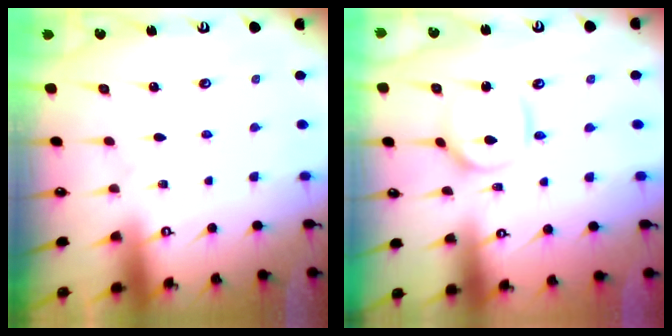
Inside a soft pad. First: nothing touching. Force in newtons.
{"total": 5.9, "press": 5.9, "slide": 0.6}